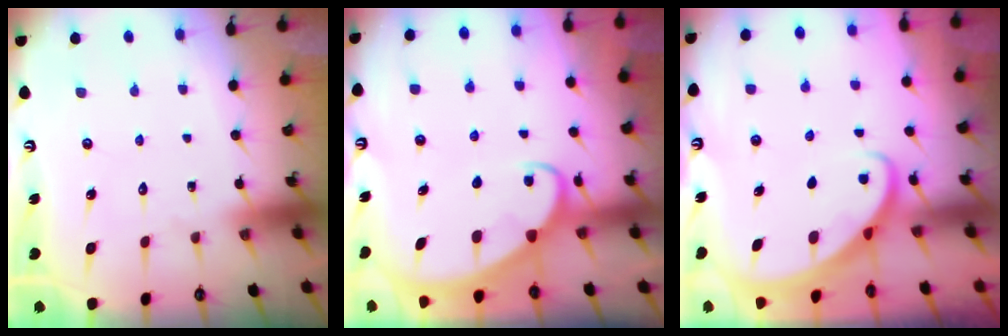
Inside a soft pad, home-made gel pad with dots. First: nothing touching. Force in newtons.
{"total": 3.0, "press": 3.0, "slide": 0.4}
{"total": 2.7, "press": 2.6, "slide": 0.2}